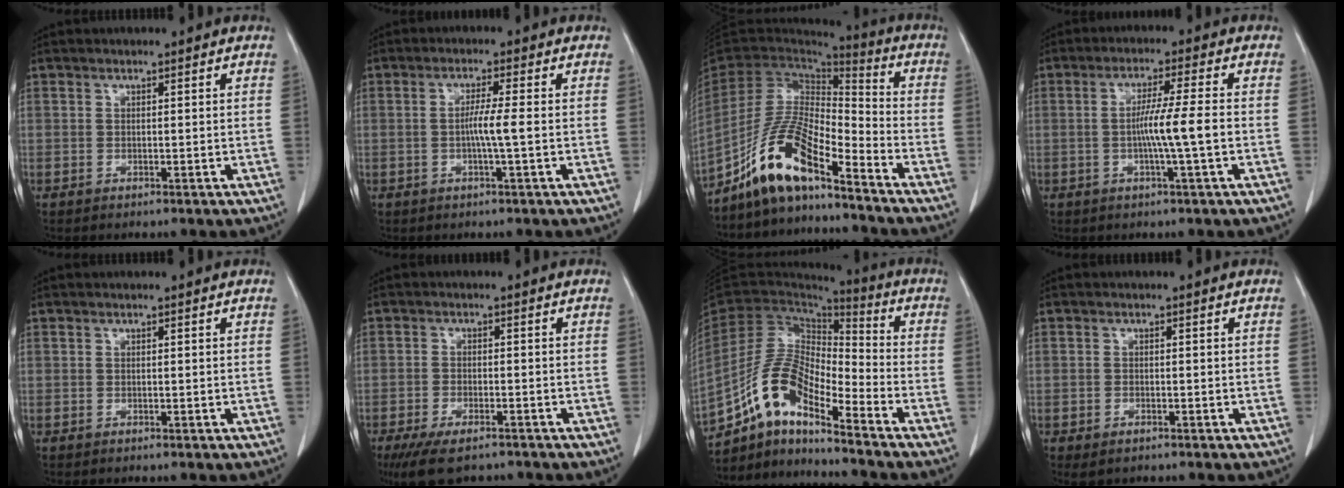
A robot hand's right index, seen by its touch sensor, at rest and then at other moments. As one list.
[{"total": 3.5, "force": [-0.5, -0.5, 3.4], "torque": [-0.062, -0.002, -0.010]}, {"total": 12.4, "force": [-9.1, 2.5, 8.0], "torque": [-0.165, 0.012, -0.171]}, {"total": 6.2, "force": [-1.0, -1.0, 6.0], "torque": [-0.105, 0.000, -0.020]}, {"total": 0.0}, {"total": 8.7, "force": [-6.8, 2.7, 4.8], "torque": [-0.078, -0.013, -0.107]}, {"total": 12.5, "force": [-9.0, 2.8, 8.2], "torque": [-0.170, 0.020, -0.169]}, {"total": 2.0, "force": [-1.2, 1.0, 1.2], "torque": [-0.023, -0.003, -0.013]}]